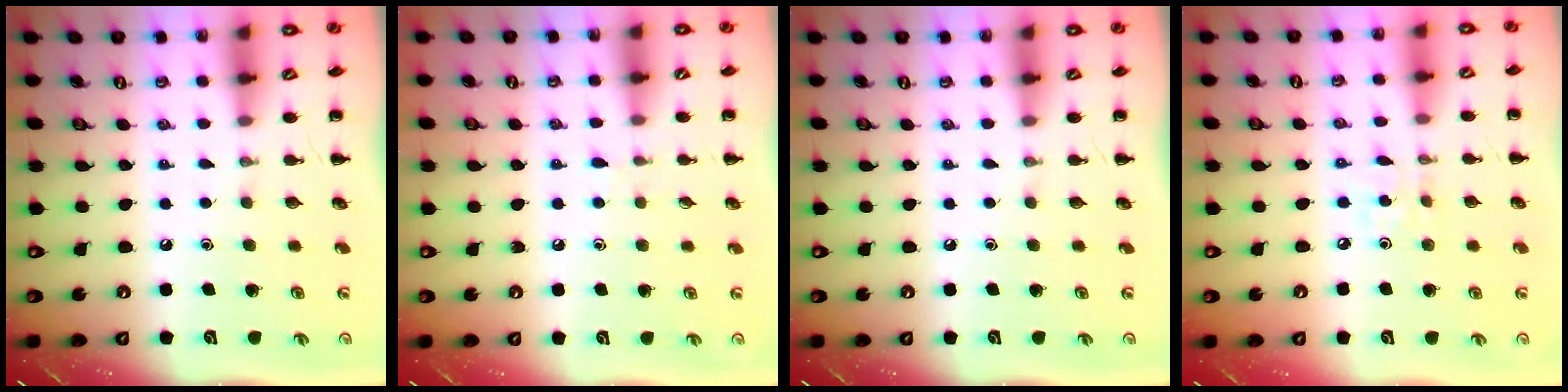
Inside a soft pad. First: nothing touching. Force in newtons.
{"total": 4.0, "press": 3.6, "slide": 1.7}
{"total": 0.0}
{"total": 2.6, "press": 2.5, "slide": 0.8}